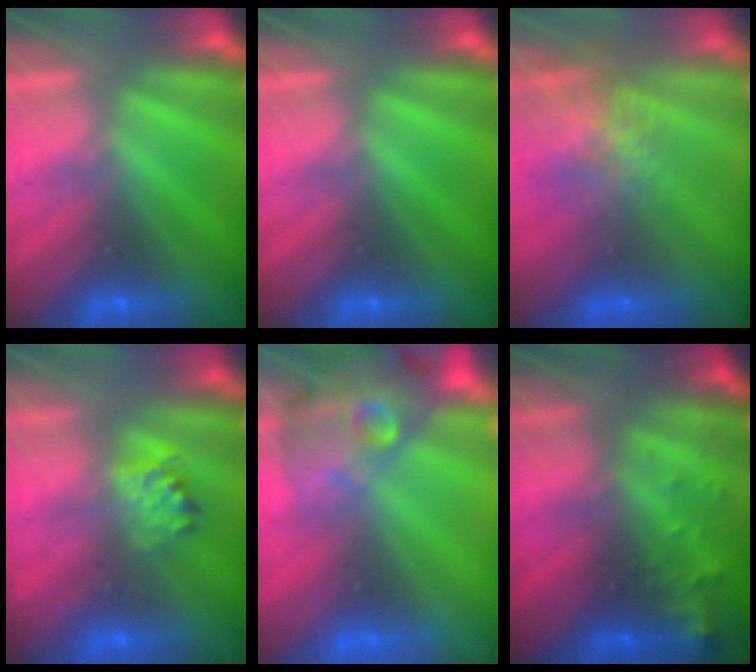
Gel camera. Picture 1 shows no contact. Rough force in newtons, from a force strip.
{"total": 0.0}
{"total": 7.1}
{"total": 2.3}
{"total": 10.0}
{"total": 6.8}